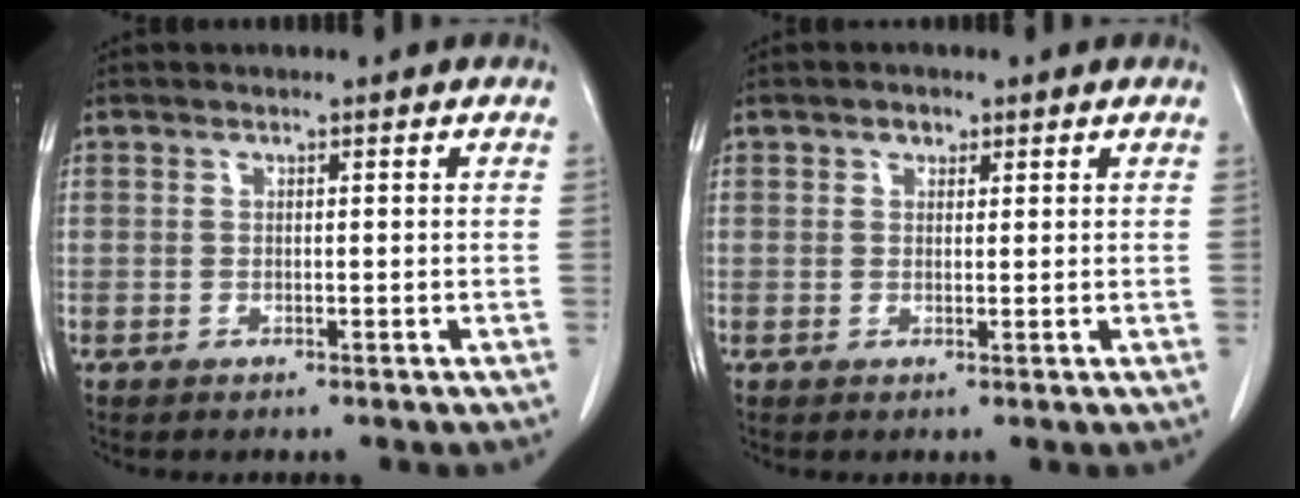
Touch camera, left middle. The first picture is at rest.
{"total": 1.2, "force": [0.8, 0.9, 0.4], "torque": [-0.005, -0.002, 0.011]}